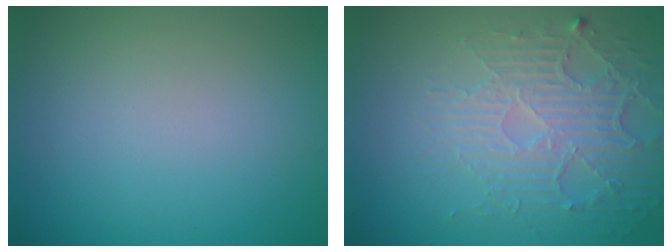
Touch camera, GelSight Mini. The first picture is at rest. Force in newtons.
{"total": 5.5, "press": 3.5, "slide": 4.3}